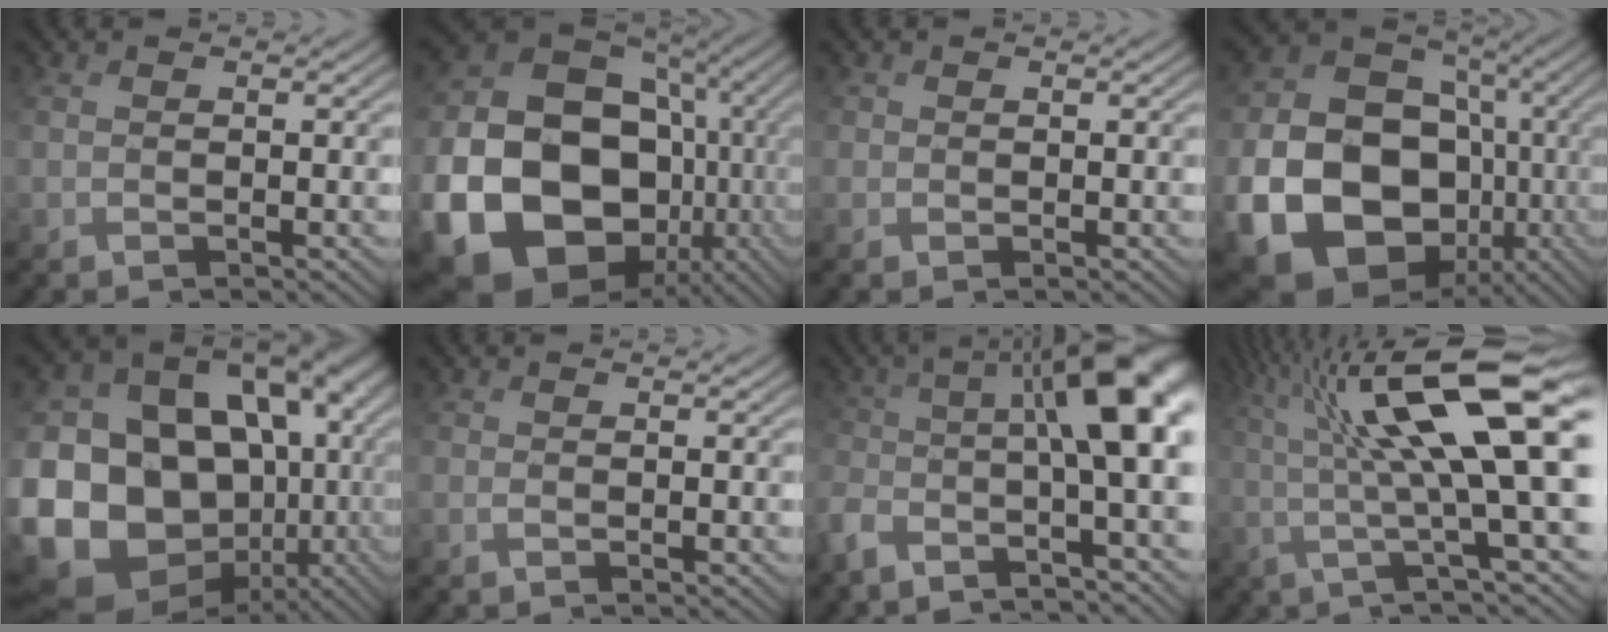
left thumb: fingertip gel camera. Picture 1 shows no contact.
{"total": 25.0, "force": [-4.6, 20.6, 13.4], "torque": [-0.314, -0.062, -0.086]}
{"total": 1.2, "force": [-0.3, 1.2, 0.0], "torque": [0.004, -0.005, -0.009]}
{"total": 22.1, "force": [-5.6, 18.2, 11.2], "torque": [-0.242, -0.062, -0.097]}
{"total": 22.0, "force": [-2.6, 17.7, 12.8], "torque": [-0.293, -0.021, -0.028]}
{"total": 0.0}
{"total": 11.9, "force": [-3.4, 3.4, 10.9], "torque": [-0.175, -0.003, -0.067]}
{"total": 17.0, "force": [3.3, 3.6, 16.3], "torque": [-0.272, 0.007, 0.071]}